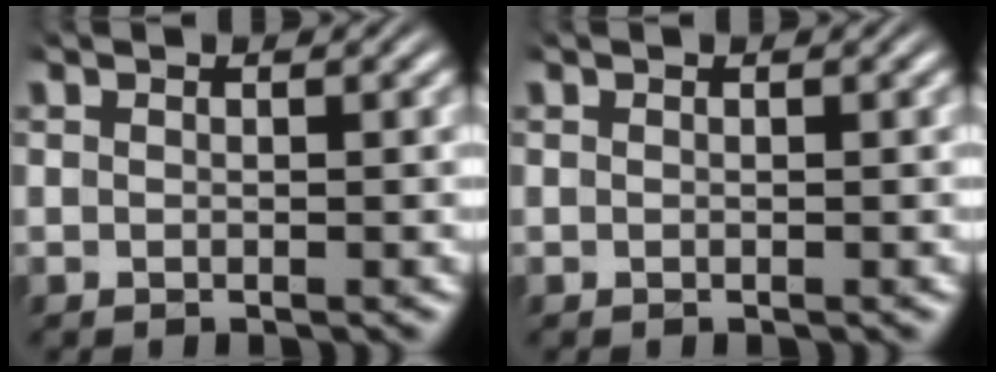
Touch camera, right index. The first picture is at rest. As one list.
[{"total": 0.0}]